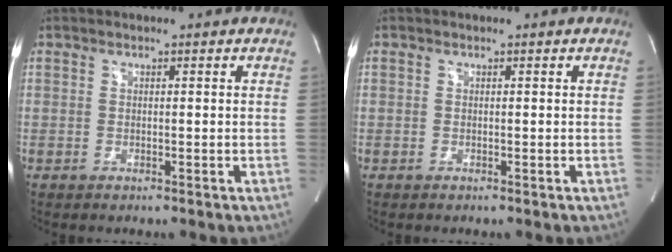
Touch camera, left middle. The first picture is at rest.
{"total": 0.0}